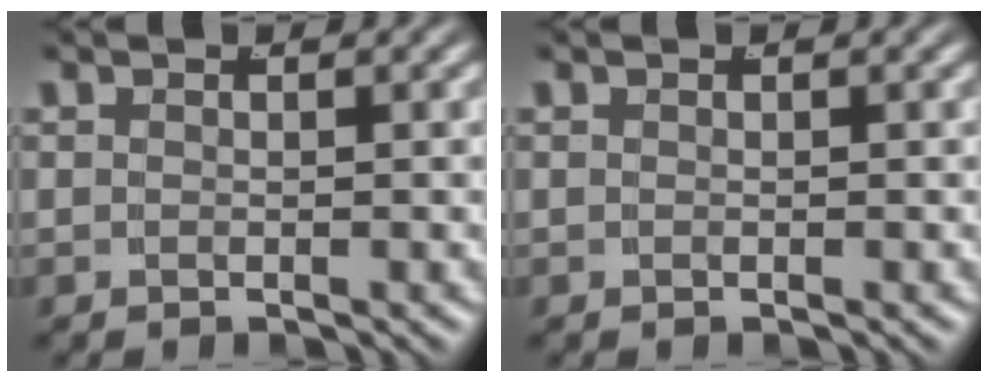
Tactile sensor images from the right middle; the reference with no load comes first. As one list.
[{"total": 0.0}]